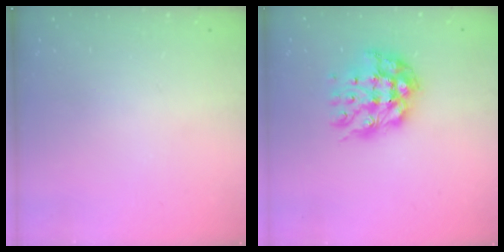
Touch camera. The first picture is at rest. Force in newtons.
{"total": 13.4, "press": 13.3, "slide": 1.2}